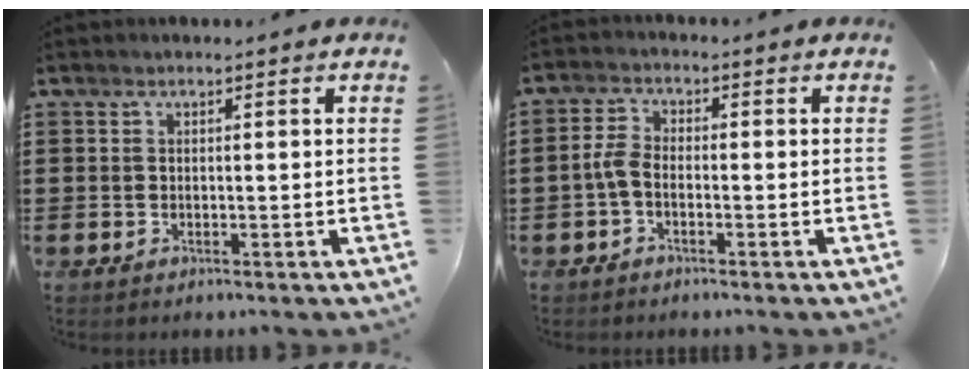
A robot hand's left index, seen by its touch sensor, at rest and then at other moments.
{"total": 3.0, "force": [-1.2, 1.5, 2.3], "torque": [-0.064, 0.001, -0.028]}